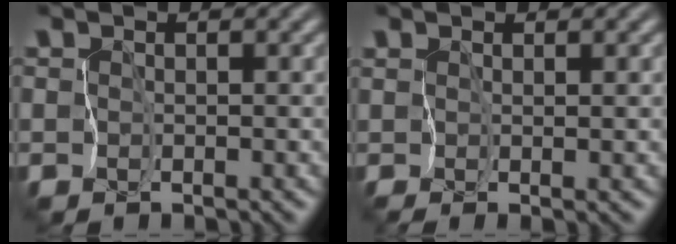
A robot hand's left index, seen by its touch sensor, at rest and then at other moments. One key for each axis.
{"total": 0.9, "fx": 0.2, "fy": -0.9, "fz": -0.1, "tx": -0.010, "ty": 0.001, "tz": 0.003}